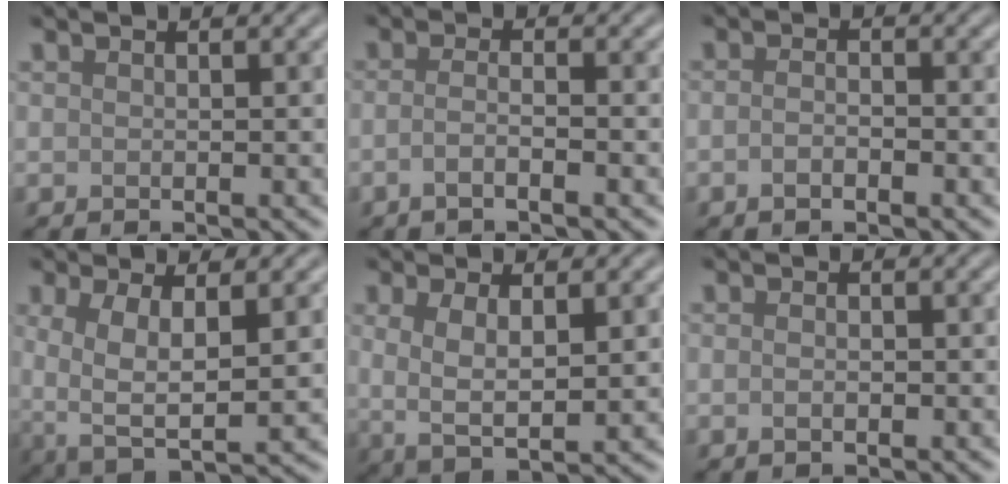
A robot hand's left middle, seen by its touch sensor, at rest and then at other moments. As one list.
[{"total": 2.2, "force": [-1.0, 0.6, 1.9], "torque": [-0.029, -0.003, -0.026]}, {"total": 1.6, "force": [-0.7, 0.6, 1.2], "torque": [-0.024, -0.002, -0.015]}, {"total": 5.5, "force": [0.5, 2.3, 5.0], "torque": [-0.104, -0.008, 0.009]}, {"total": 4.0, "force": [0.5, 1.5, 3.7], "torque": [-0.076, -0.006, 0.011]}, {"total": 1.0, "force": [-0.2, 0.6, 0.8], "torque": [-0.015, -0.002, -0.003]}]